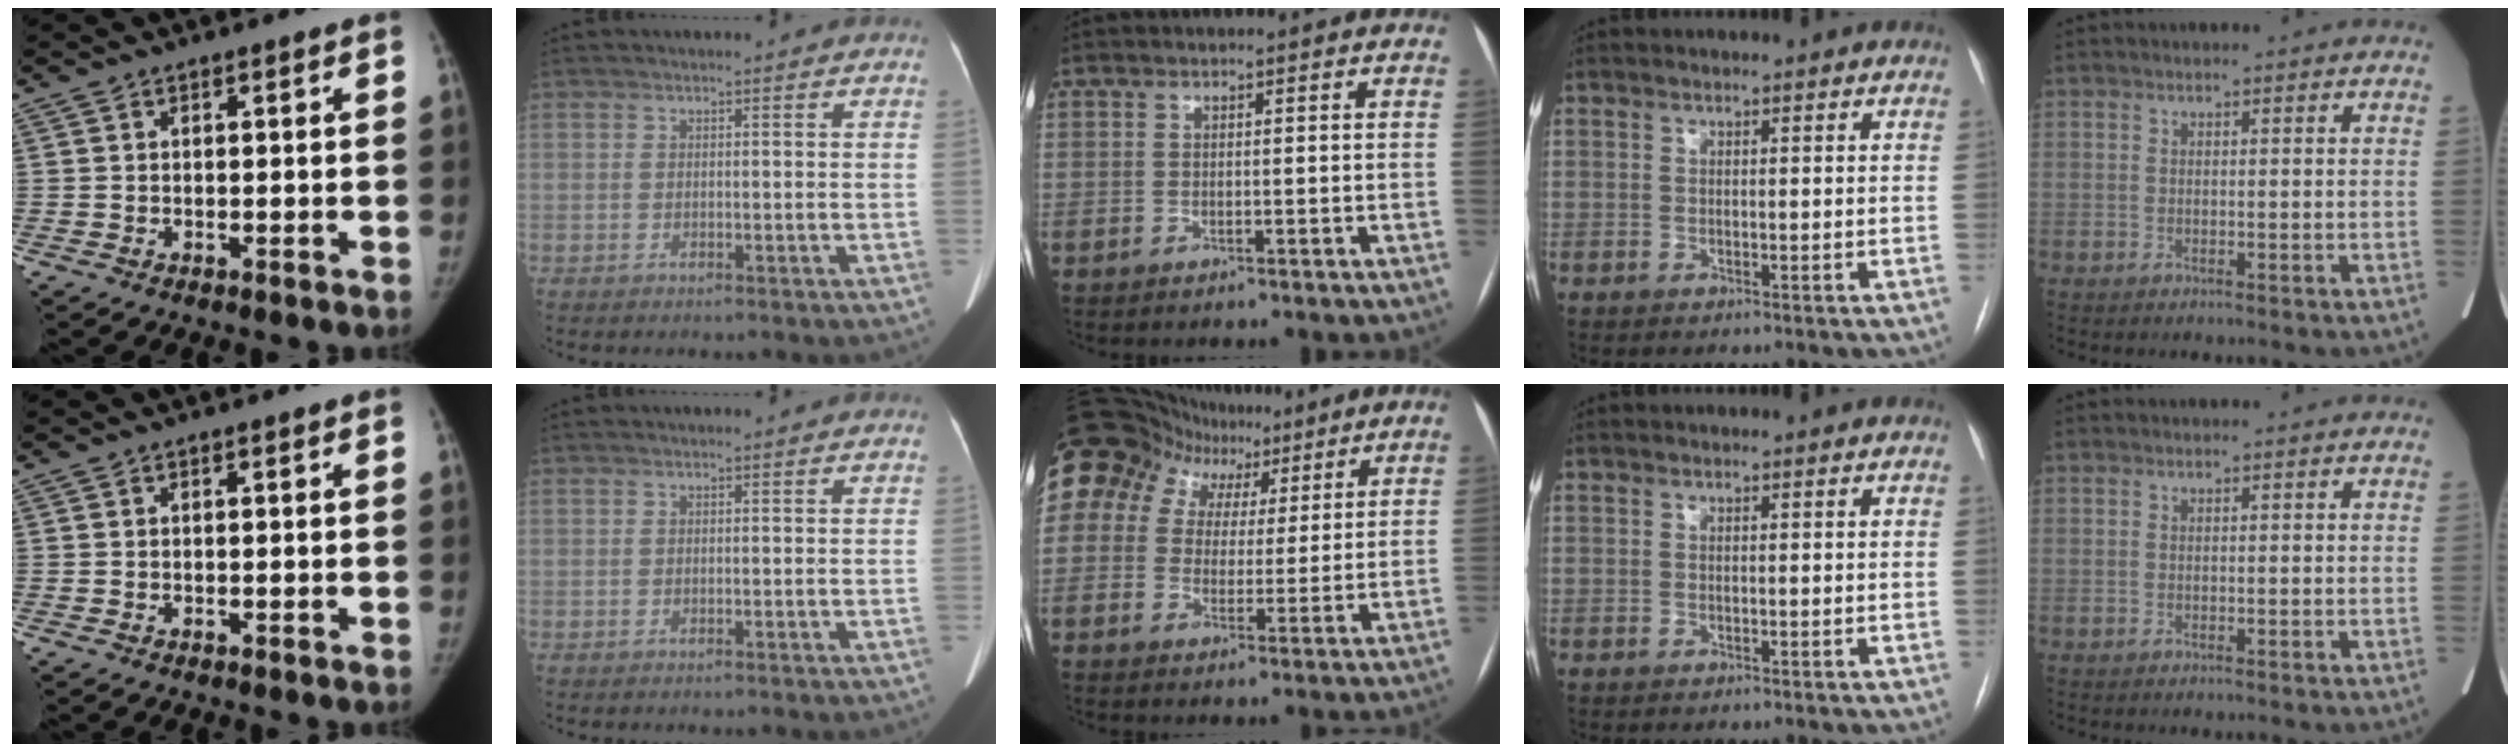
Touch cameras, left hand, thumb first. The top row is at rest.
{"middle": {"total": 10.8, "force": [6.3, 8.1, 3.3], "torque": [-0.058, 0.046, 0.099]}}